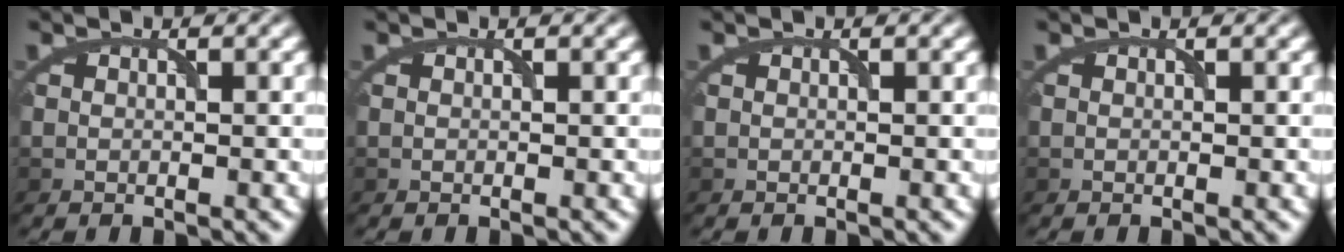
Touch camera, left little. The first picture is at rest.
{"total": 0.0}
{"total": 0.0}
{"total": 0.0}